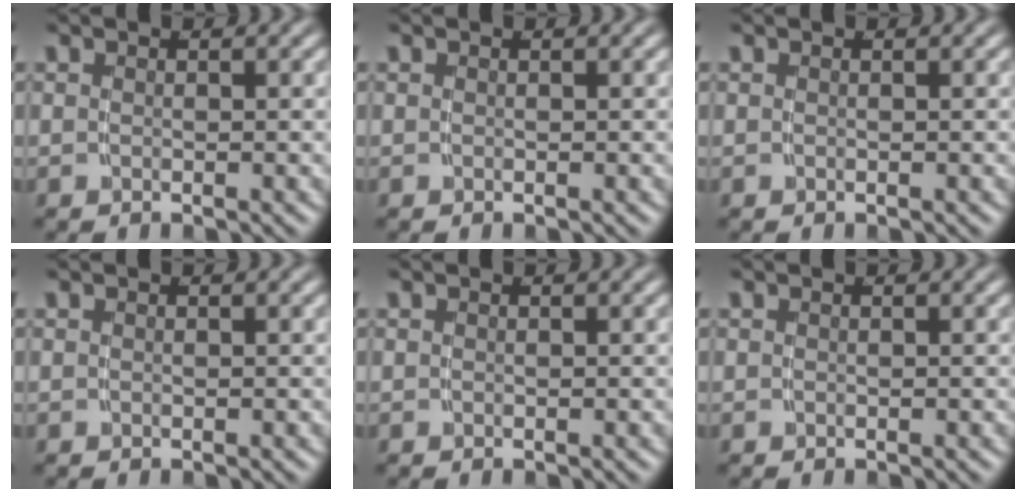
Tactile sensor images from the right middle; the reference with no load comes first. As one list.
[{"total": 0.0}, {"total": 0.0}, {"total": 0.0}, {"total": 0.0}, {"total": 0.0}]